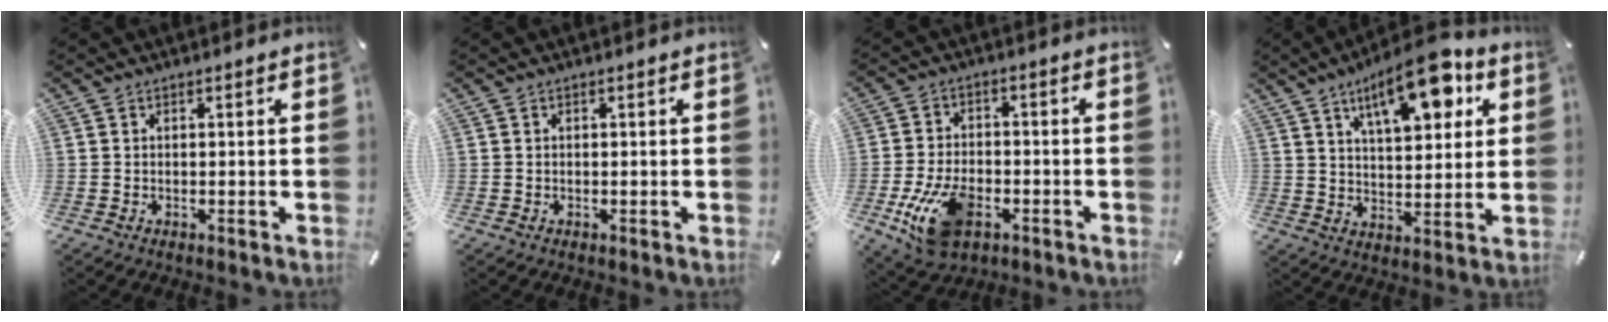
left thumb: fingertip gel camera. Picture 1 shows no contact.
{"total": 0.0}
{"total": 12.8, "force": [-4.8, 7.7, 9.0], "torque": [-0.183, 0.007, -0.085]}
{"total": 15.7, "force": [8.5, 6.7, 11.3], "torque": [-0.166, -0.031, 0.140]}